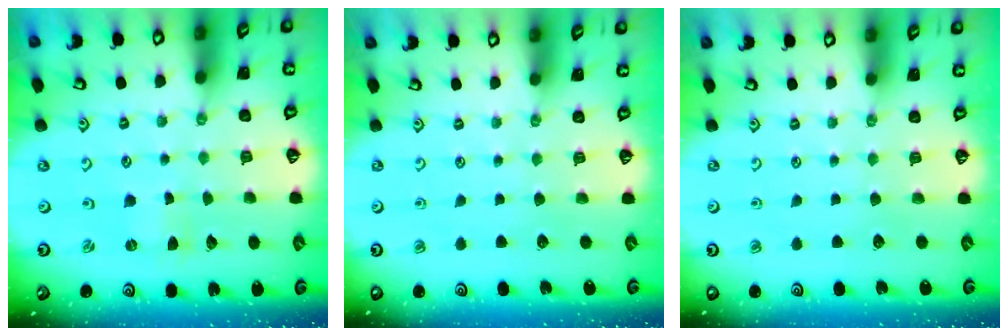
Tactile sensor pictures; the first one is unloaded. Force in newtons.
{"total": 0.0}
{"total": 0.0}